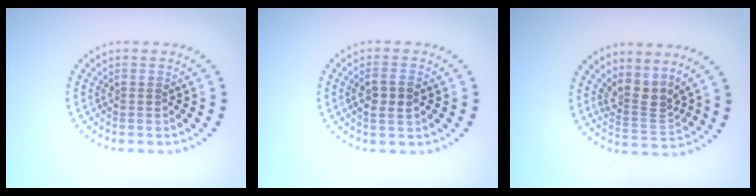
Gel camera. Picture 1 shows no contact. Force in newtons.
{"total": 2.4, "press": 2.3, "slide": 0.6}
{"total": 3.0, "press": 2.2, "slide": 2.1}